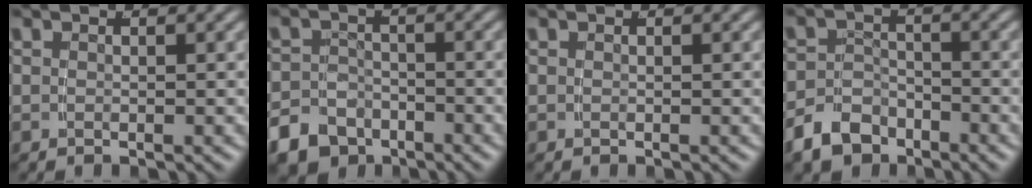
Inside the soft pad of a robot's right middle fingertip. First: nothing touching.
{"total": 6.6, "force": [-4.2, 4.8, 1.8], "torque": [-0.029, -0.023, -0.071]}
{"total": 0.0}
{"total": 5.0, "force": [-3.8, 3.0, 1.4], "torque": [-0.019, -0.009, -0.064]}